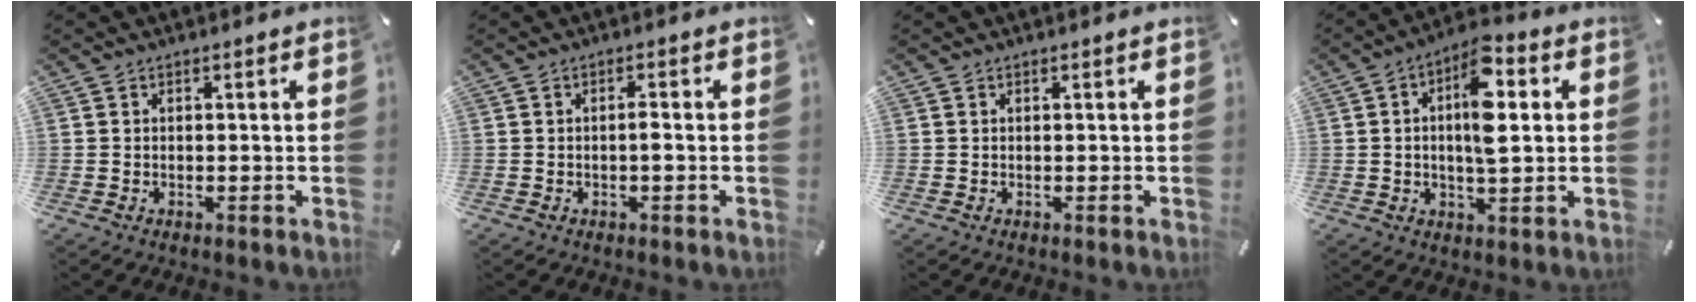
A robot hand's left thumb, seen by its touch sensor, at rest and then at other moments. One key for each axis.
{"total": 1.9, "fx": -0.4, "fy": 0.5, "fz": 1.8, "tx": -0.034, "ty": 0.003, "tz": -0.008}
{"total": 0.0}
{"total": 10.9, "fx": 2.4, "fy": 4.7, "fz": 9.6, "tx": -0.161, "ty": -0.011, "tz": 0.035}